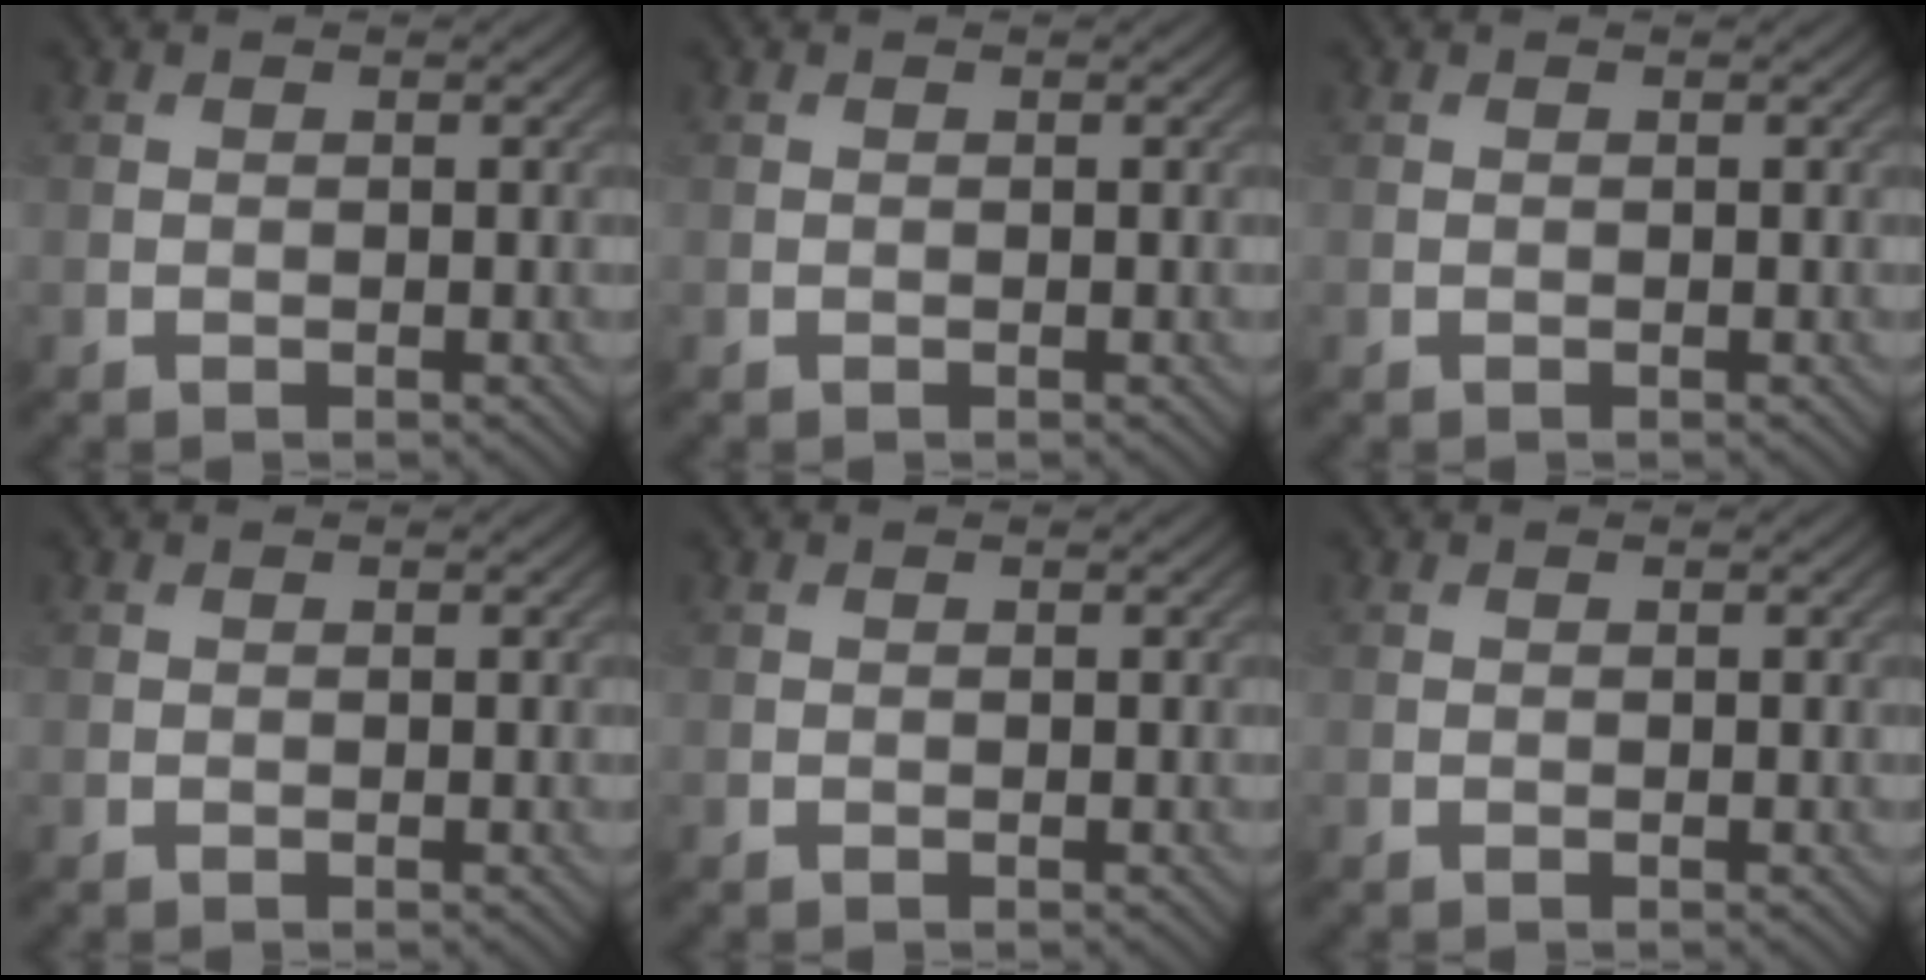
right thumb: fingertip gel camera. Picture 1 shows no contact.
{"total": 0.0}
{"total": 0.0}
{"total": 0.0}
{"total": 0.0}
{"total": 0.0}